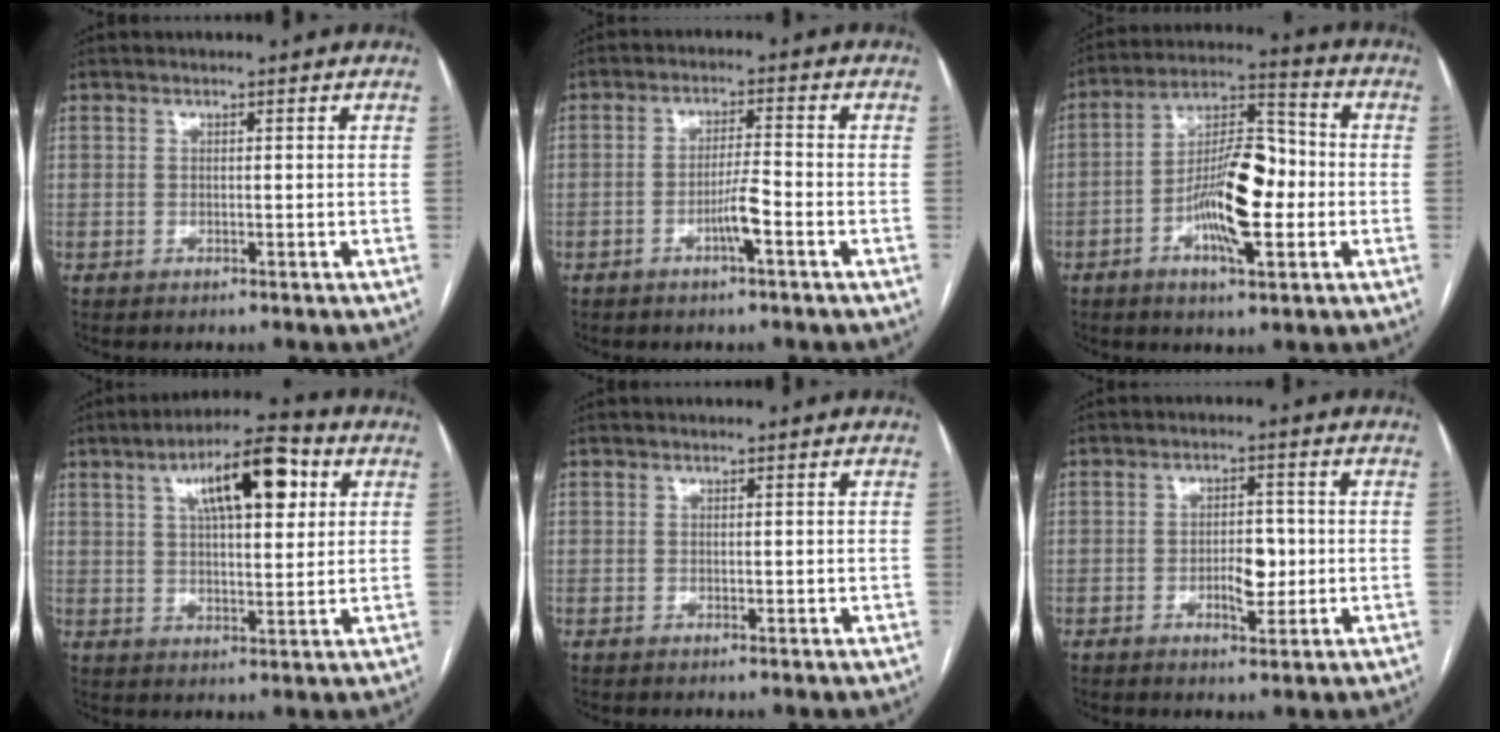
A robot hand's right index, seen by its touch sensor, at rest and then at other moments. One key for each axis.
{"total": 4.3, "fx": -1.9, "fy": 0.1, "fz": 3.8, "tx": -0.071, "ty": -0.001, "tz": -0.036}
{"total": 13.3, "fx": -2.9, "fy": 4.0, "fz": 12.4, "tx": -0.223, "ty": 0.018, "tz": -0.049}
{"total": 12.5, "fx": 4.9, "fy": 3.6, "fz": 10.9, "tx": -0.176, "ty": 0.025, "tz": 0.077}
{"total": 0.9, "fx": 0.1, "fy": 0.7, "fz": 0.6, "tx": -0.006, "ty": 0.000, "tz": 0.002}
{"total": 4.9, "fx": -0.9, "fy": 2.2, "fz": 4.3, "tx": -0.065, "ty": 0.002, "tz": -0.010}